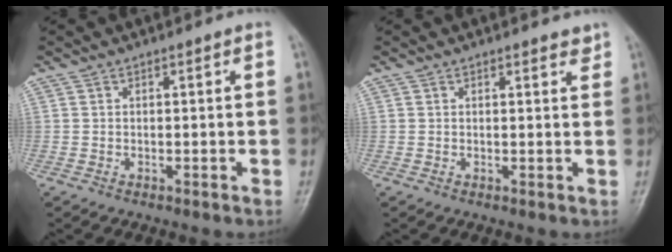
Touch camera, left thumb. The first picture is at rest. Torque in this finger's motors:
{"motor_torque": [-0.11, -0.06, 0.07, 0.01, 0.04]}